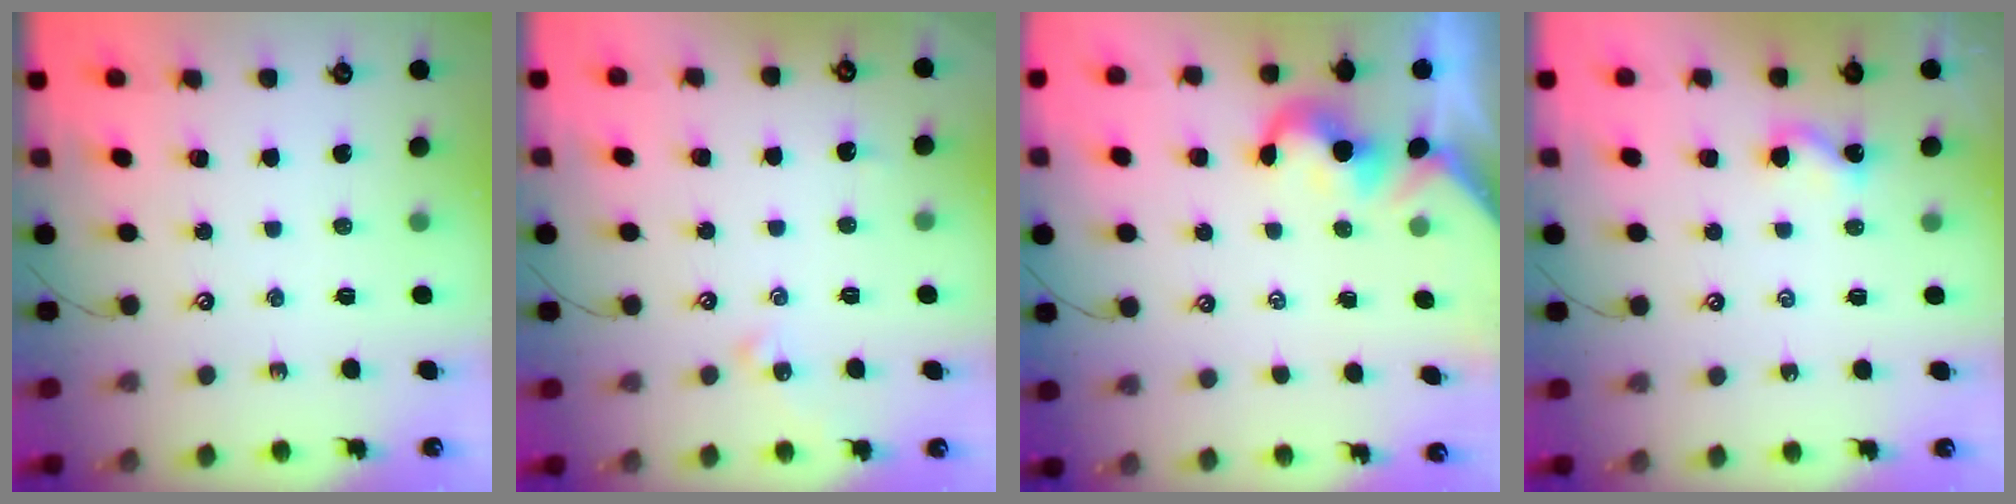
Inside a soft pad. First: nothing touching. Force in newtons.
{"total": 2.2, "press": 2.1, "slide": 0.5}
{"total": 0.7, "press": 0.6, "slide": 0.4}
{"total": 2.0, "press": 2.0, "slide": 0.4}